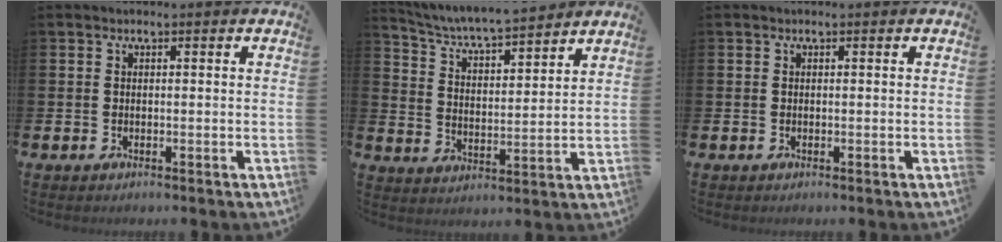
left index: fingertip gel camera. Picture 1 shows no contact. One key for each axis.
{"total": 5.2, "fx": 5.0, "fy": 0.2, "fz": 1.5, "tx": -0.059, "ty": -0.044, "tz": 0.084}
{"total": 0.0}